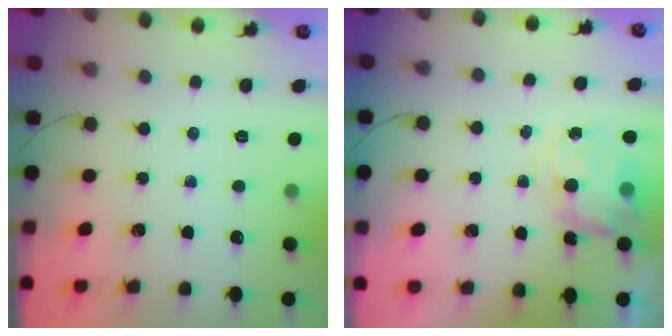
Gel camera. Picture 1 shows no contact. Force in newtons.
{"total": 5.5, "press": 5.5, "slide": 0.6}